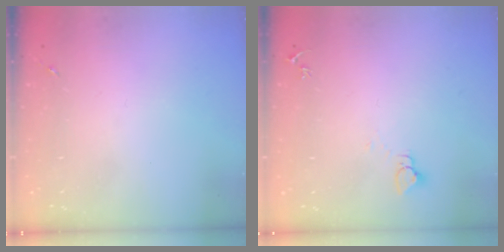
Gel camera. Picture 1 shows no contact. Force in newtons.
{"total": 2.7, "press": 2.7, "slide": 0.2}